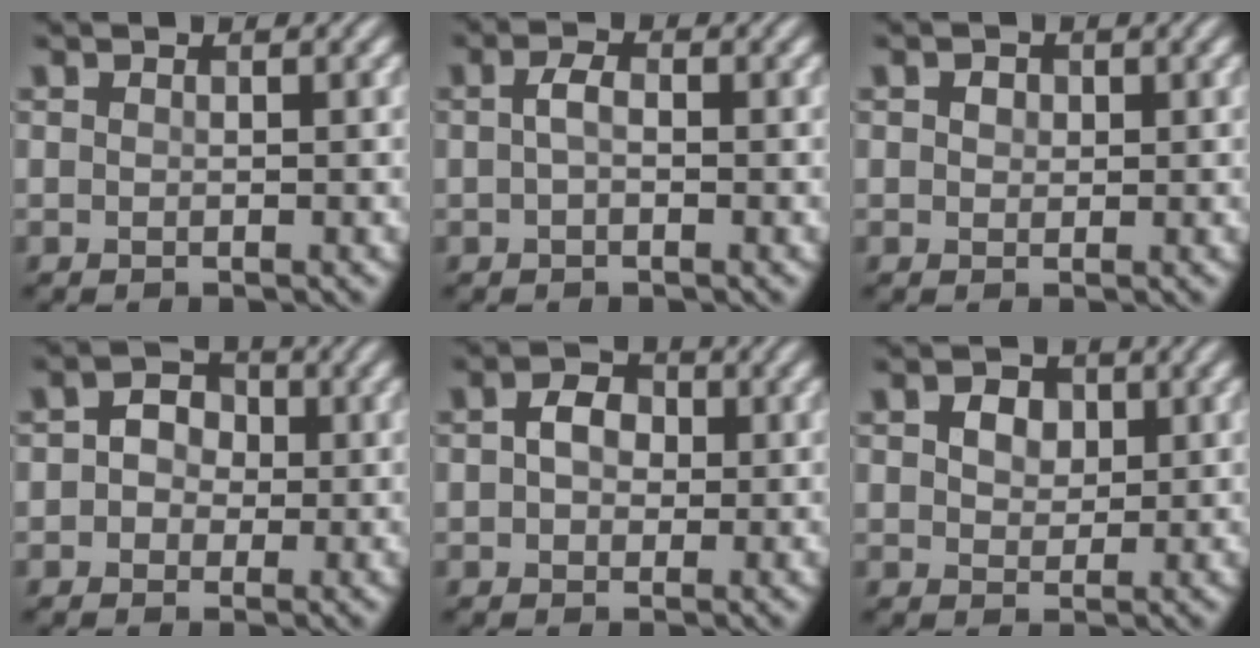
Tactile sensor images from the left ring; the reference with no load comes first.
{"total": 1.5, "force": [-0.1, 0.8, 1.3], "torque": [-0.027, 0.004, -0.005]}
{"total": 1.2, "force": [0.5, 1.0, 0.6], "torque": [-0.008, 0.001, 0.004]}
{"total": 2.6, "force": [0.0, 2.3, 1.3], "torque": [-0.008, 0.005, -0.010]}
{"total": 3.3, "force": [0.5, 2.5, 2.1], "torque": [-0.035, 0.005, -0.004]}
{"total": 2.6, "force": [1.0, 1.9, 1.4], "torque": [-0.029, 0.001, 0.011]}